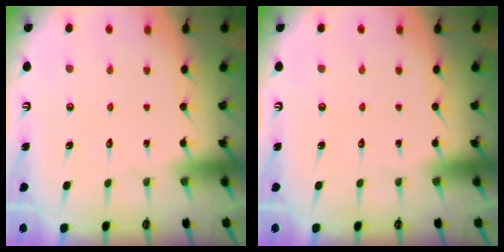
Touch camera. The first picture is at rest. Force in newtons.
{"total": 0.0}